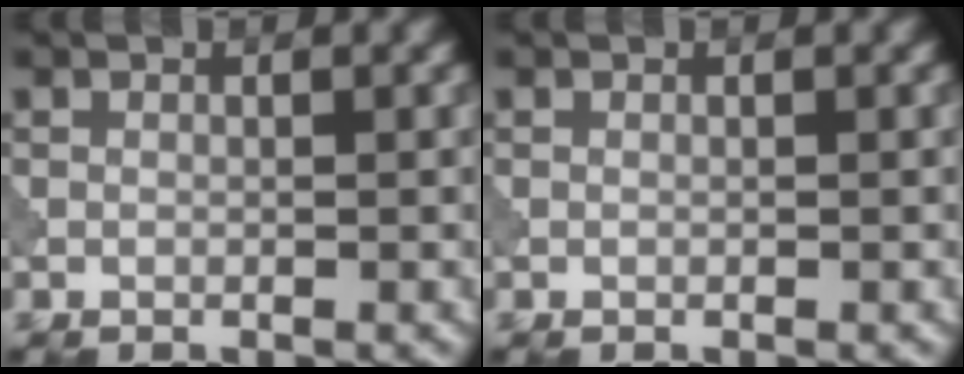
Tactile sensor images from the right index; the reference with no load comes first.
{"total": 0.0}